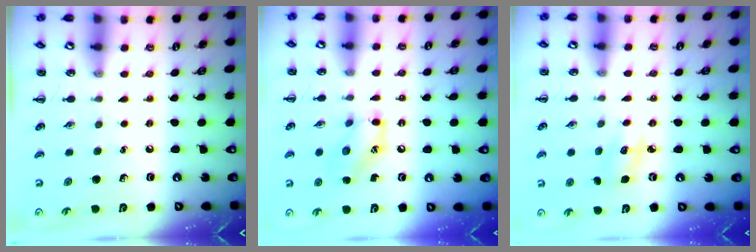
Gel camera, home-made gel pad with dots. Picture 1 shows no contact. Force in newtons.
{"total": 10.9, "press": 10.8, "slide": 1.2}
{"total": 4.9, "press": 4.8, "slide": 1.2}